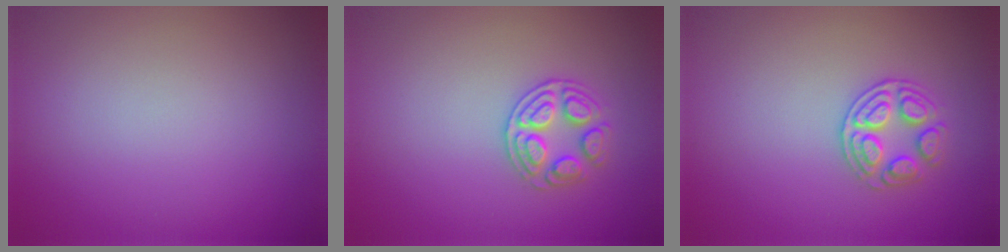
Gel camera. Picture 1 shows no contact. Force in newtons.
{"total": 2.6, "press": 2.6, "slide": 0.4}
{"total": 2.6, "press": 2.6, "slide": 0.4}